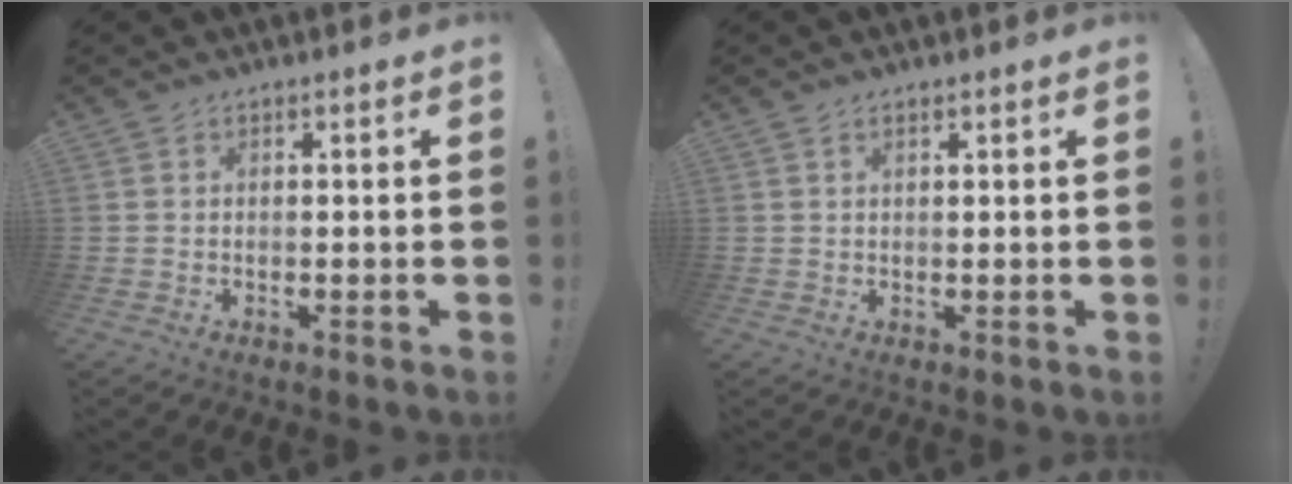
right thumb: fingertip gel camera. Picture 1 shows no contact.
{"total": 1.0, "force": [0.7, 0.4, 0.7], "torque": [-0.008, -0.002, 0.011]}